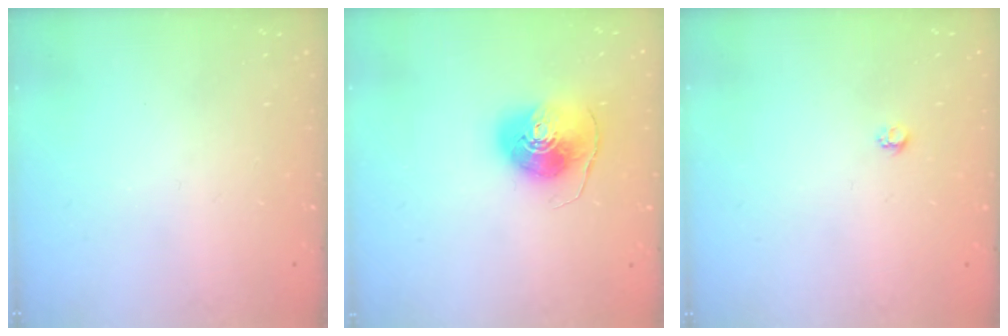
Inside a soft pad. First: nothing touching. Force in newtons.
{"total": 9.9, "press": 9.8, "slide": 1.1}
{"total": 3.2, "press": 3.2, "slide": 0.3}